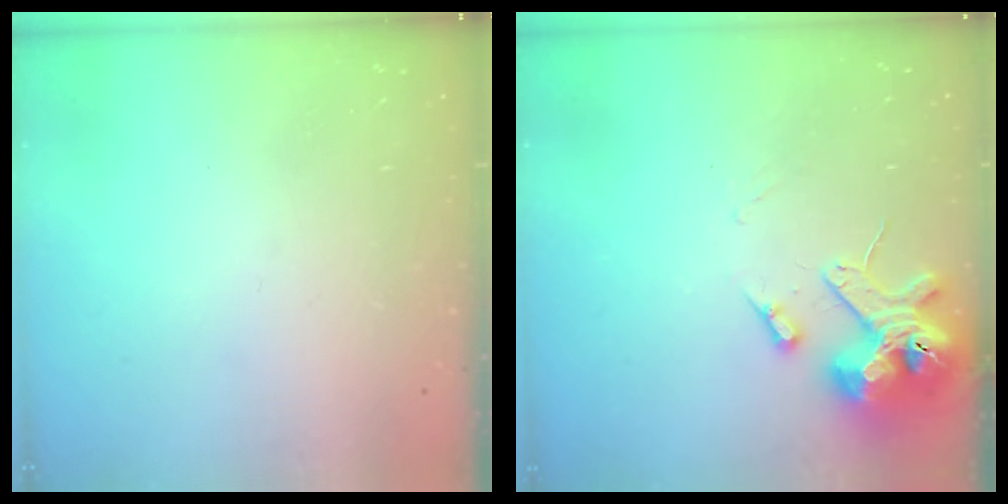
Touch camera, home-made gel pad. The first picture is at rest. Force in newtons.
{"total": 13.5, "press": 13.4, "slide": 2.0}